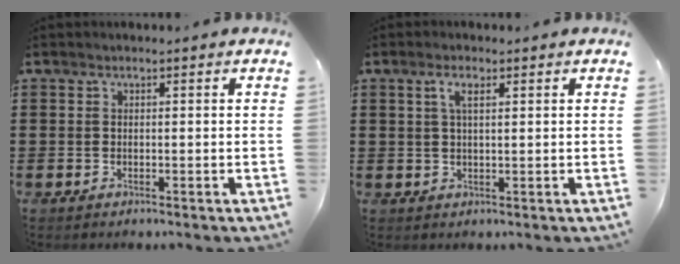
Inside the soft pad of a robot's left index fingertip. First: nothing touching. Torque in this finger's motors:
{"motor_torque": [1.15, -0.05, 0.32, 0.04]}